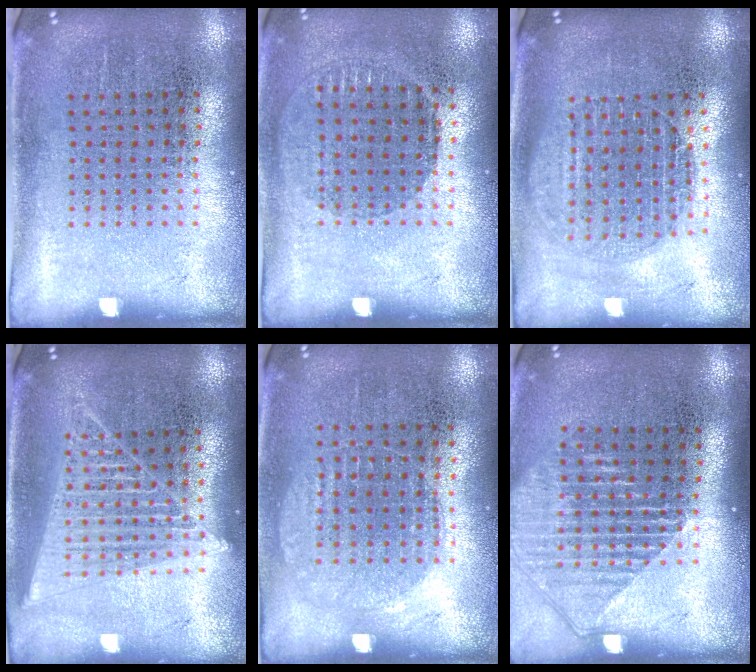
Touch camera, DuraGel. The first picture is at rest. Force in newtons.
{"total": 0.9, "press": 0.9, "slide": 0.3}
{"total": 1.6, "press": 1.5, "slide": 0.7}
{"total": 1.9, "press": 1.7, "slide": 0.8}
{"total": 0.9, "press": 0.9, "slide": 0.3}
{"total": 1.6, "press": 1.4, "slide": 0.7}